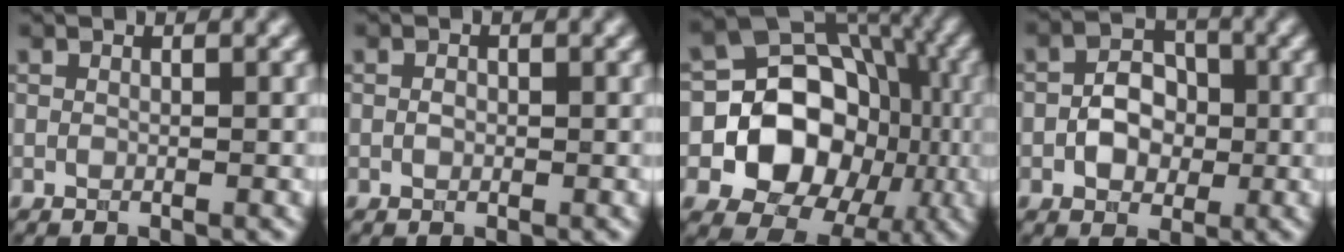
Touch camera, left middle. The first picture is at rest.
{"total": 0.8, "force": [-0.1, 0.6, 0.5], "torque": [-0.009, -0.001, -0.002]}
{"total": 14.3, "force": [-2.4, 12.2, 7.1], "torque": [-0.087, 0.002, -0.068]}
{"total": 3.9, "force": [-0.7, 2.9, 2.5], "torque": [-0.035, 0.005, -0.017]}